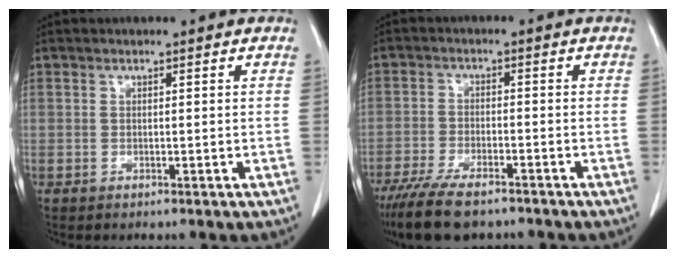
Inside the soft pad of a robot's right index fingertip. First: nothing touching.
{"total": 10.4, "force": [-8.2, 2.7, 5.9], "torque": [-0.101, -0.022, -0.134]}